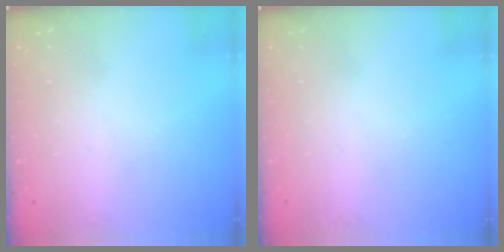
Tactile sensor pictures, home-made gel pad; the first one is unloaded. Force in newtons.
{"total": 0.0}